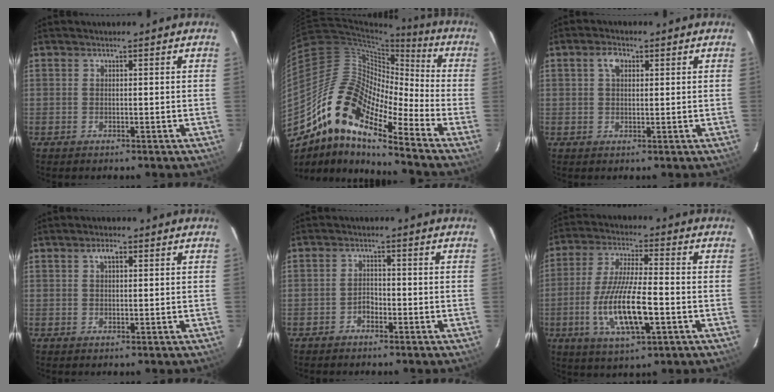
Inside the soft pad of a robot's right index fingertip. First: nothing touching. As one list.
[{"total": 15.9, "force": [-10.9, 4.3, 10.7], "torque": [-0.167, 0.000, -0.225]}, {"total": 3.0, "force": [1.1, 1.9, 2.1], "torque": [-0.039, 0.010, 0.020]}, {"total": 2.2, "force": [0.9, 1.1, 1.7], "torque": [-0.031, 0.009, 0.016]}, {"total": 1.9, "force": [-1.4, 1.1, 0.5], "torque": [-0.008, 0.007, -0.021]}, {"total": 14.2, "force": [-4.0, 3.3, 13.2], "torque": [-0.266, -0.013, -0.072]}]